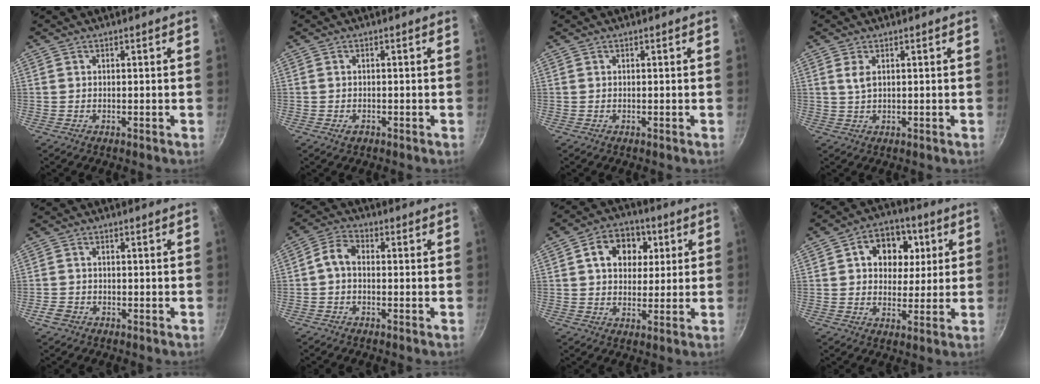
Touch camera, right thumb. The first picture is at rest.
{"total": 1.3, "force": [-0.7, 0.9, 0.7], "torque": [-0.011, 0.001, -0.012]}
{"total": 0.0}
{"total": 2.3, "force": [0.8, 1.2, 1.8], "torque": [-0.034, -0.005, 0.017]}
{"total": 2.6, "force": [-1.4, 1.9, 1.0], "torque": [-0.018, 0.013, -0.025]}
{"total": 4.3, "force": [-0.7, 2.8, 3.1], "torque": [-0.064, 0.025, -0.027]}
{"total": 10.7, "force": [3.1, 8.2, 6.1], "torque": [-0.062, 0.003, 0.036]}
{"total": 11.6, "force": [3.2, 9.2, 6.4], "torque": [-0.053, -0.002, 0.037]}